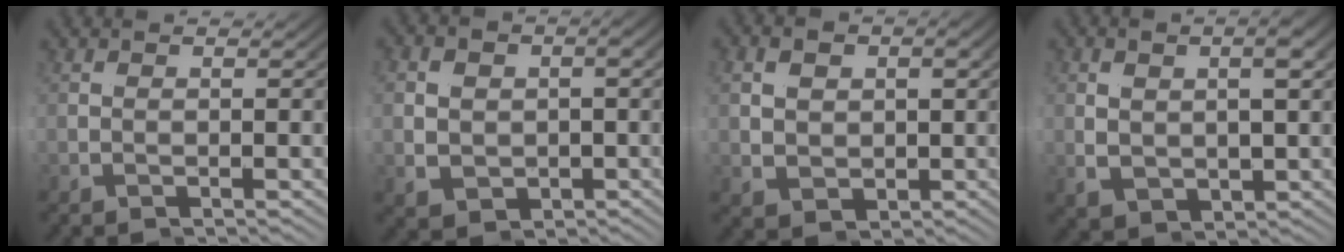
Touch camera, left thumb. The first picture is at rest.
{"total": 4.1, "force": [0.0, 3.4, 2.4], "torque": [-0.043, -0.012, 0.004]}
{"total": 5.0, "force": [0.9, 4.0, 3.0], "torque": [-0.048, -0.006, 0.015]}
{"total": 2.4, "force": [-0.3, 0.7, 2.3], "torque": [-0.034, 0.000, -0.002]}